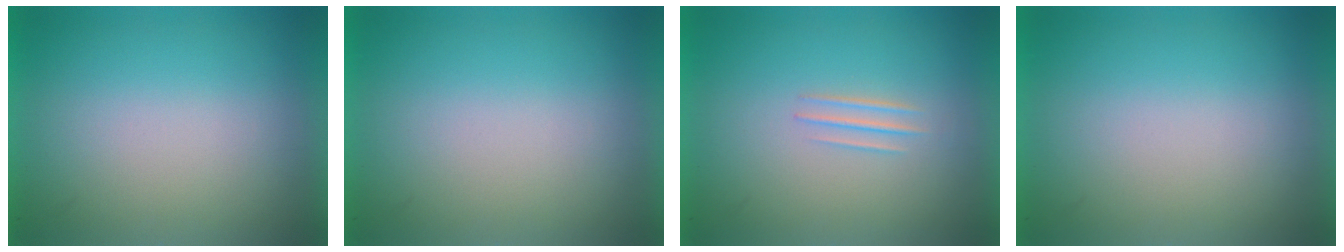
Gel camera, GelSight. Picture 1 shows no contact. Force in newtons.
{"total": 0.0}
{"total": 1.0}
{"total": 0.0}